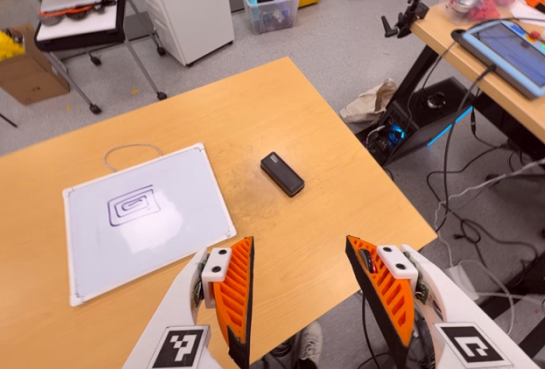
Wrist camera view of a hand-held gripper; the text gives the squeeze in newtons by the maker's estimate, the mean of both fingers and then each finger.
{"total": 0.0}